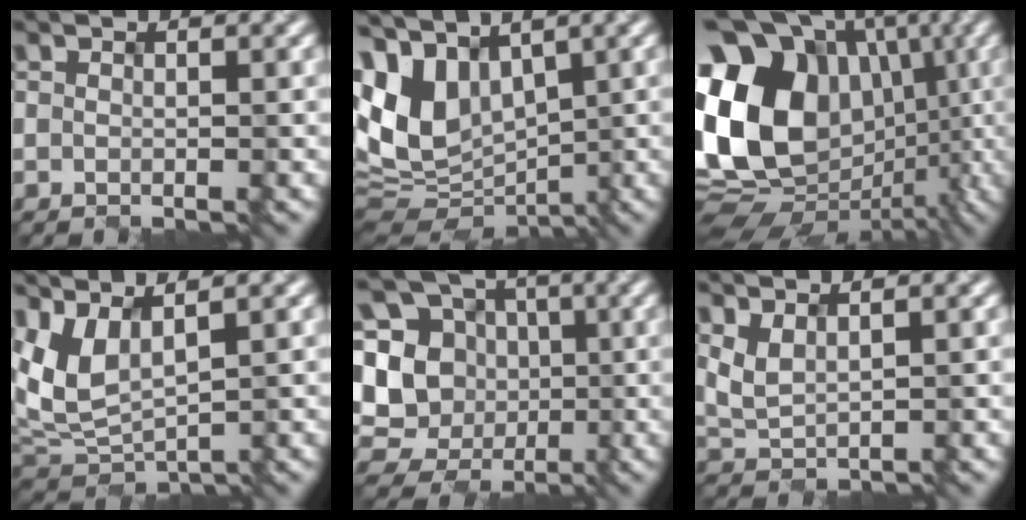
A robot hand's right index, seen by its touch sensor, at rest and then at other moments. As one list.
[{"total": 8.2, "force": [2.1, 5.5, 5.8], "torque": [-0.139, -0.002, 0.033]}, {"total": 19.5, "force": [1.9, 15.5, 11.6], "torque": [-0.237, 0.021, 0.045]}, {"total": 5.1, "force": [2.1, 2.3, 4.1], "torque": [-0.102, 0.000, 0.046]}, {"total": 12.1, "force": [-0.4, 11.1, 4.7], "torque": [-0.120, 0.041, -0.027]}, {"total": 1.8, "force": [1.0, 0.8, 1.3], "torque": [-0.036, -0.003, 0.025]}]